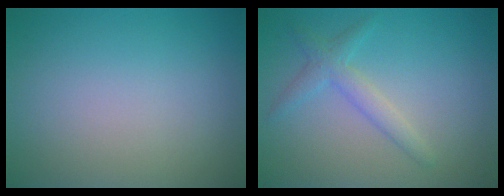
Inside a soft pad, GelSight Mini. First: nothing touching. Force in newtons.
{"total": 2.3, "press": 2.3, "slide": 0.1}